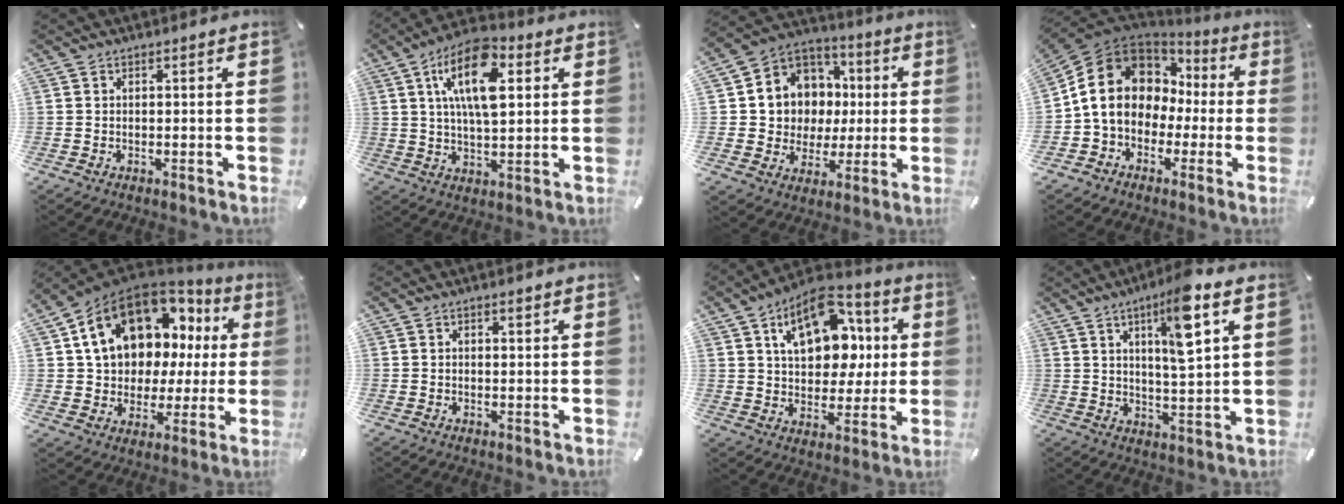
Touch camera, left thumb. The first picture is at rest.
{"total": 15.2, "force": [5.4, 7.1, 12.2], "torque": [-0.227, -0.005, 0.089]}
{"total": 11.1, "force": [0.7, 11.0, 1.5], "torque": [-0.032, -0.016, 0.026]}
{"total": 15.5, "force": [0.7, 13.2, 8.1], "torque": [-0.169, 0.007, 0.015]}
{"total": 17.6, "force": [7.7, 12.4, 9.8], "torque": [-0.170, -0.045, 0.146]}
{"total": 1.2, "force": [0.5, 0.5, 0.9], "torque": [-0.018, 0.003, 0.009]}
{"total": 18.0, "force": [6.6, 12.1, 11.6], "torque": [-0.188, -0.018, 0.119]}
{"total": 11.4, "force": [5.5, 2.0, 9.7], "torque": [-0.148, -0.022, 0.082]}